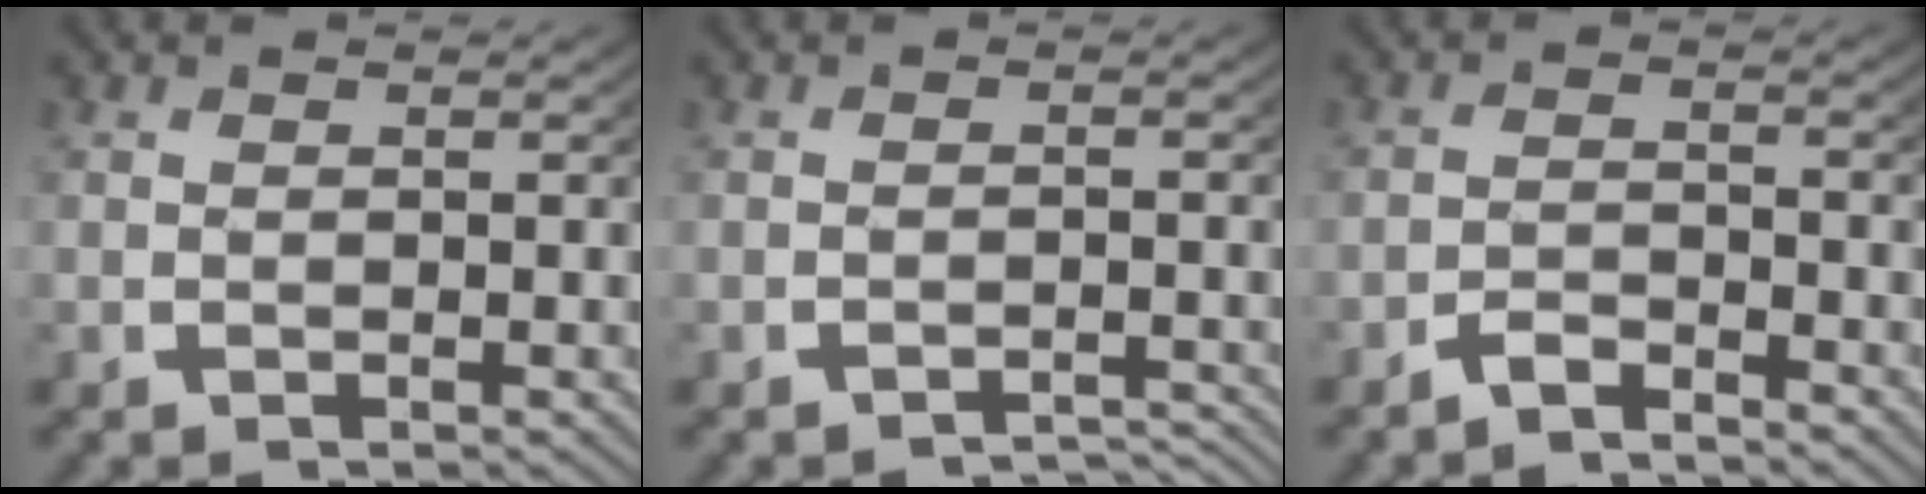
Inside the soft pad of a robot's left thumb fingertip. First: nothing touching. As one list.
[{"total": 3.6, "force": [-3.4, 0.7, 0.9], "torque": [-0.006, -0.006, -0.050]}, {"total": 2.2, "force": [-2.1, 0.5, 0.6], "torque": [-0.009, -0.002, -0.043]}]